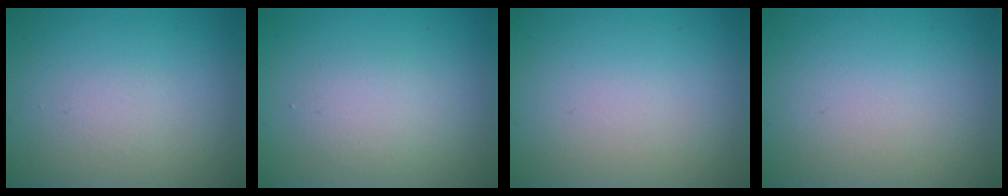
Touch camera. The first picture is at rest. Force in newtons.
{"total": 1.9, "press": 1.9, "slide": 0.0}
{"total": 0.0}
{"total": 0.0}